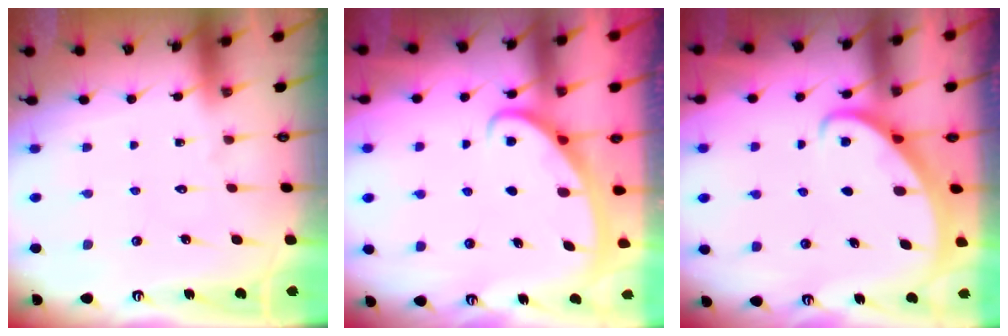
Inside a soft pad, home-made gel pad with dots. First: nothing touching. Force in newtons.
{"total": 2.8, "press": 2.8, "slide": 0.4}
{"total": 2.3, "press": 2.3, "slide": 0.3}